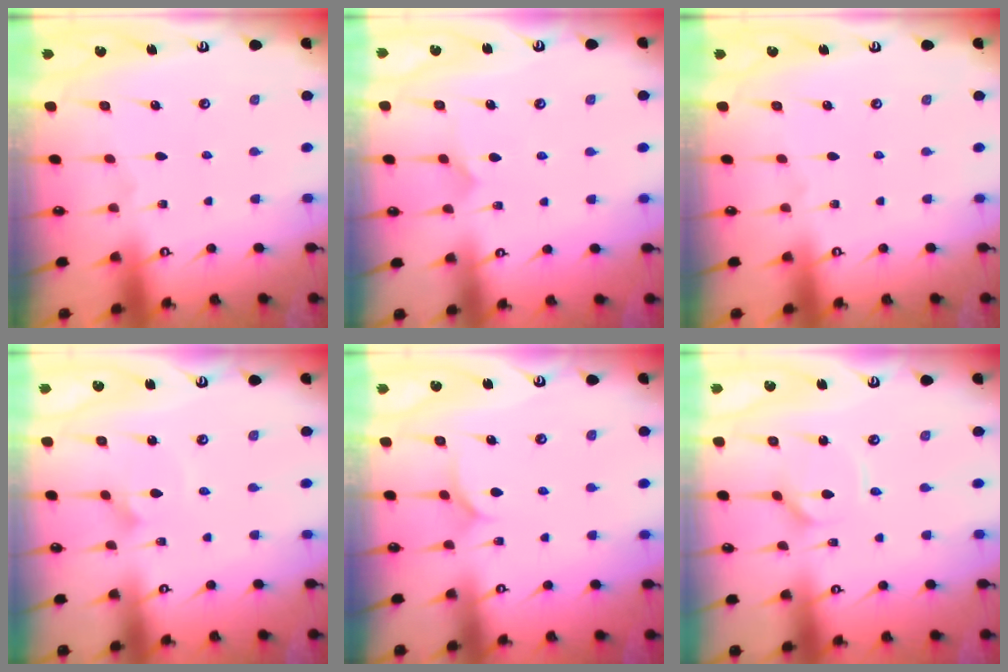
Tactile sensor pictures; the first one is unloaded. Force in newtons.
{"total": 4.9, "press": 4.9, "slide": 0.5}
{"total": 0.0}
{"total": 1.7, "press": 1.6, "slide": 0.1}
{"total": 5.8, "press": 5.8, "slide": 0.4}
{"total": 2.2, "press": 2.2, "slide": 0.4}